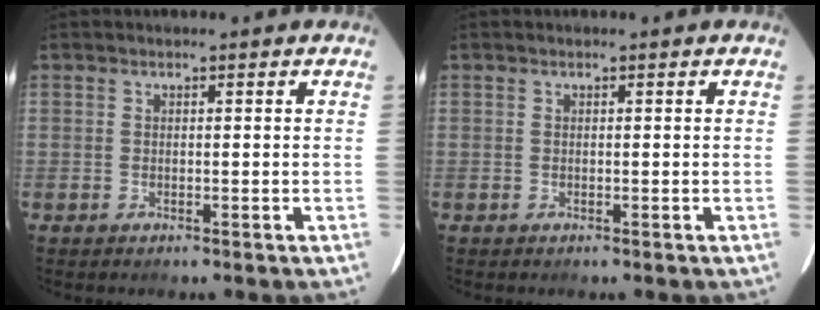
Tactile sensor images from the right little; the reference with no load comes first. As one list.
[{"total": 0.0}]